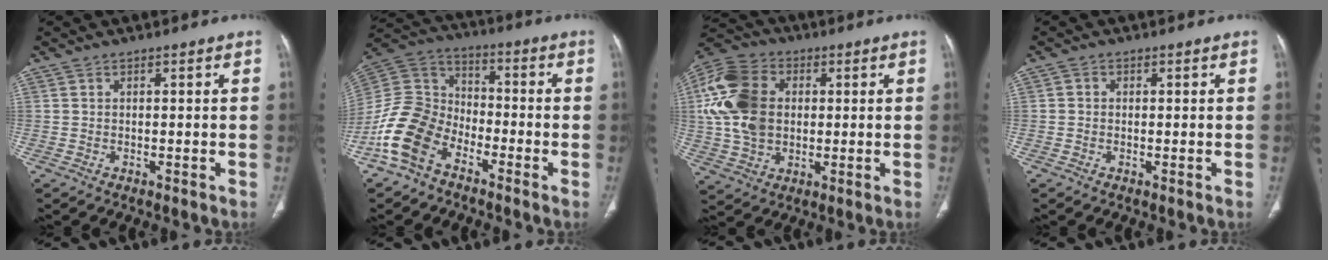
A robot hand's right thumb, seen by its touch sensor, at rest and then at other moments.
{"total": 13.4, "force": [-7.6, 8.7, 6.8], "torque": [-0.133, 0.057, -0.160]}
{"total": 16.4, "force": [1.9, 11.8, 11.1], "torque": [-0.215, 0.014, 0.033]}
{"total": 1.0, "force": [0.0, 0.9, 0.3], "torque": [-0.001, 0.002, -0.002]}